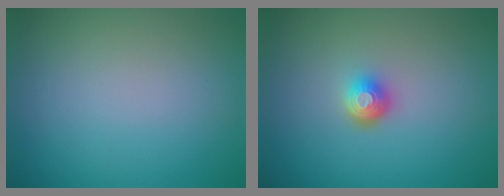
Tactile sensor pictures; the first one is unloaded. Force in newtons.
{"total": 2.0, "press": 1.5, "slide": 1.3}